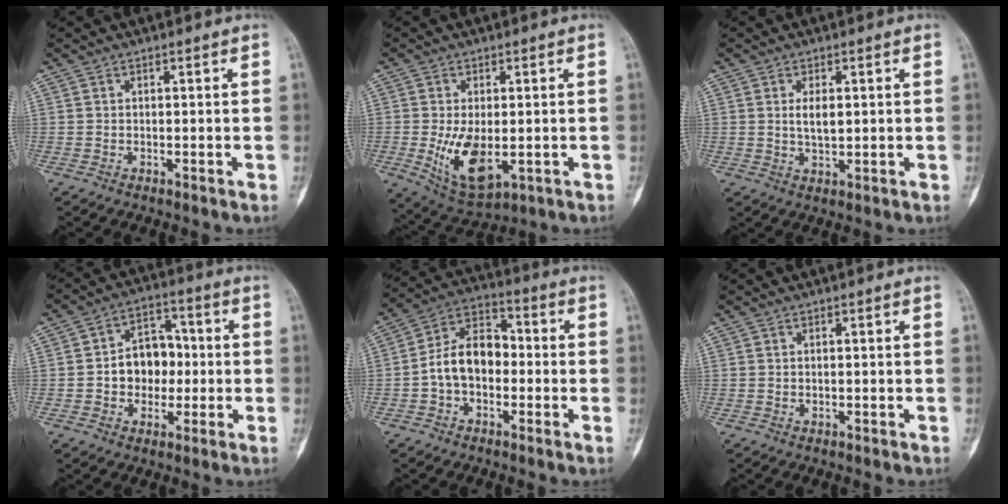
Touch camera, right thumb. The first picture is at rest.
{"total": 10.3, "force": [-1.7, 5.4, 8.6], "torque": [-0.147, -0.017, -0.012]}
{"total": 3.5, "force": [0.7, 1.6, 3.0], "torque": [-0.050, -0.008, 0.015]}
{"total": 10.0, "force": [-0.5, 7.7, 6.3], "torque": [-0.053, 0.028, -0.013]}
{"total": 10.6, "force": [-1.4, 7.1, 7.8], "torque": [-0.123, 0.039, -0.040]}
{"total": 0.0}